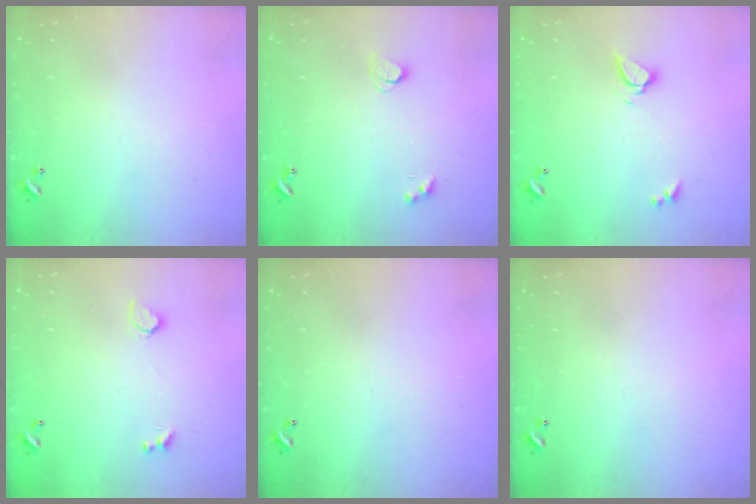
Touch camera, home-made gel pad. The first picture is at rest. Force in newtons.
{"total": 1.7, "press": 1.7, "slide": 0.3}
{"total": 3.3, "press": 3.3, "slide": 0.5}
{"total": 1.3, "press": 1.2, "slide": 0.4}
{"total": 0.0}
{"total": 0.0}